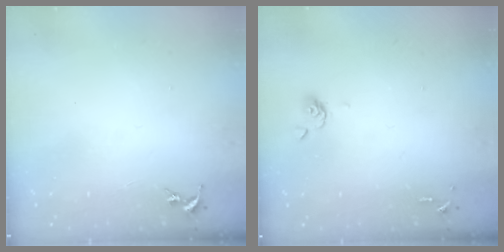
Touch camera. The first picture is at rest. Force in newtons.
{"total": 4.9, "press": 4.8, "slide": 0.9}